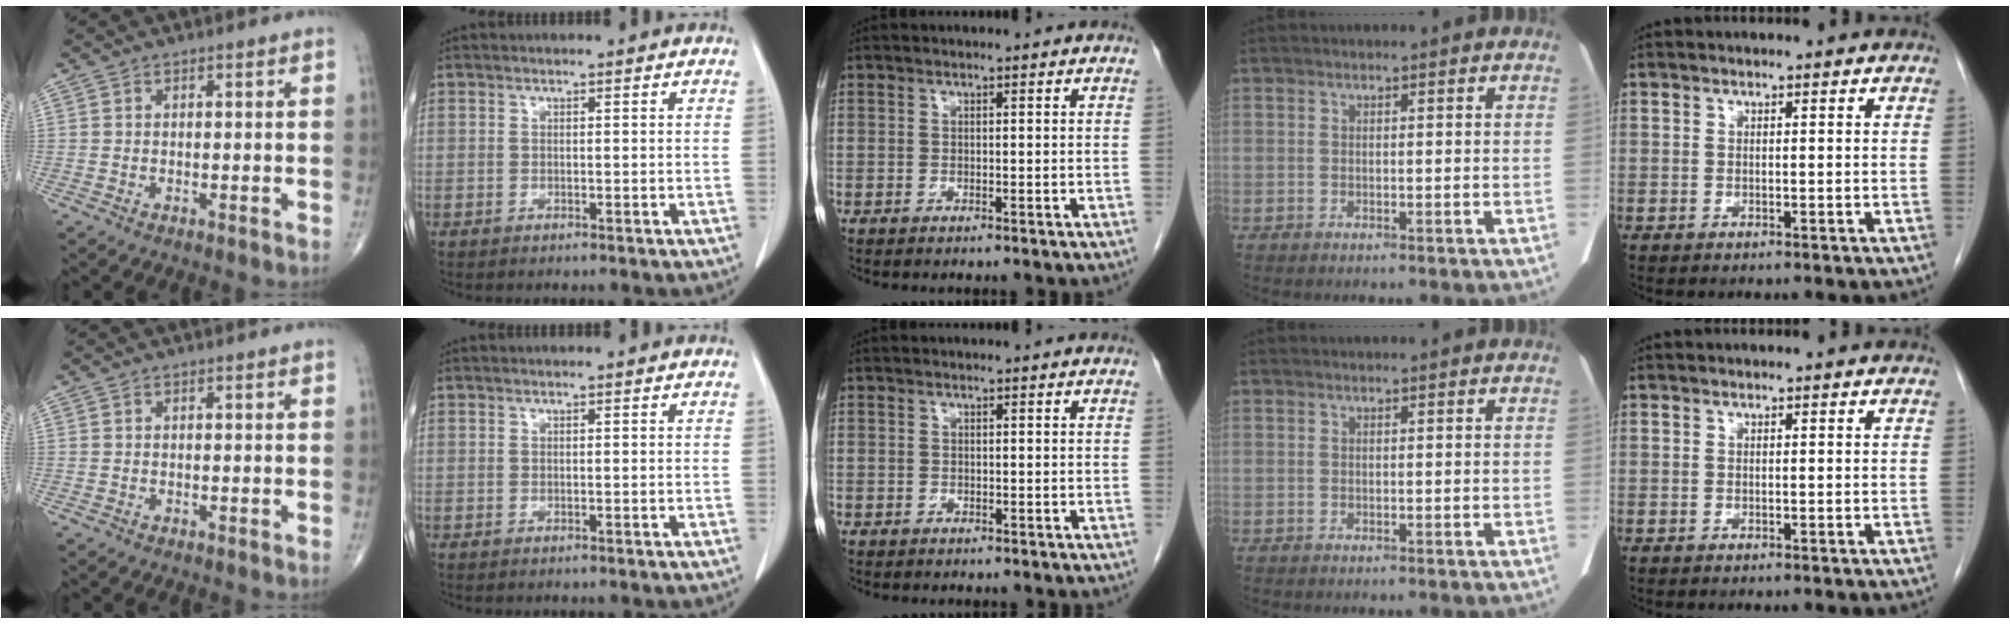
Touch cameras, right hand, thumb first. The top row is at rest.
{"middle": {"total": 1.0, "force": [-0.8, 0.7, 0.1], "torque": [-0.010, 0.002, -0.013]}}